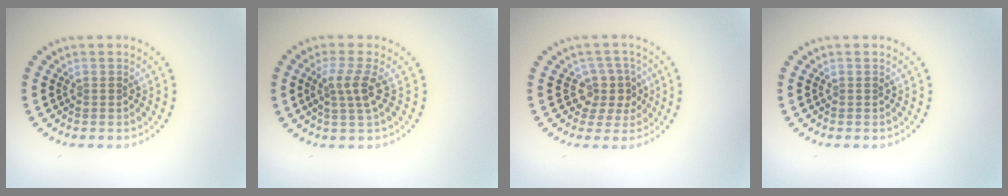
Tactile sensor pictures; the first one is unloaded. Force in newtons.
{"total": 2.5, "press": 1.9, "slide": 1.7}
{"total": 2.9, "press": 2.4, "slide": 1.7}
{"total": 0.0}